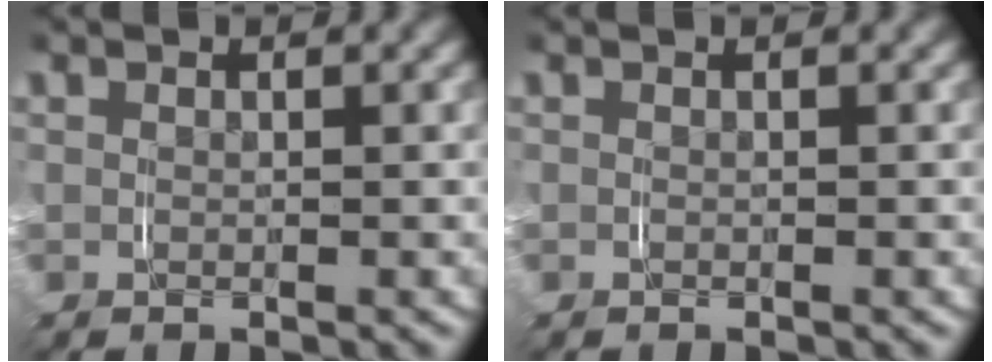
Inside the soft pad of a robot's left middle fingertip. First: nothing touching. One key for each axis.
{"total": 0.0}